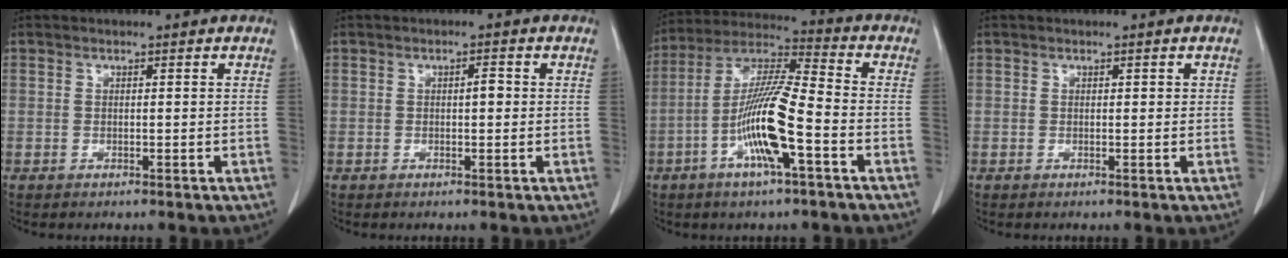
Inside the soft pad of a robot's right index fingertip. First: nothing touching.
{"total": 1.5, "force": [0.1, 0.4, 1.4], "torque": [-0.024, 0.003, 0.003]}
{"total": 13.4, "force": [-4.3, 1.2, 12.6], "torque": [-0.249, 0.001, -0.084]}
{"total": 0.7, "force": [0.2, 0.3, 0.5], "torque": [-0.005, 0.003, 0.004]}